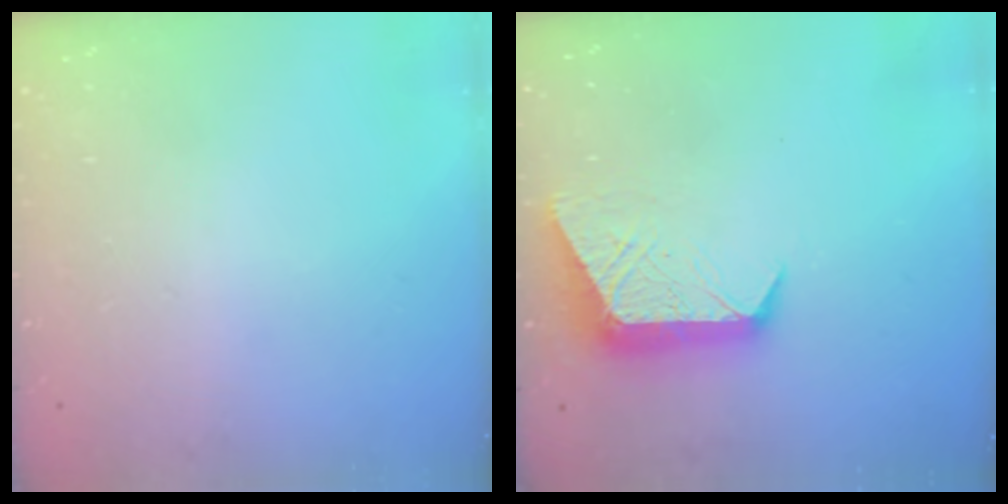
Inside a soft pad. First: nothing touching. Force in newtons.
{"total": 10.9, "press": 10.9, "slide": 0.3}